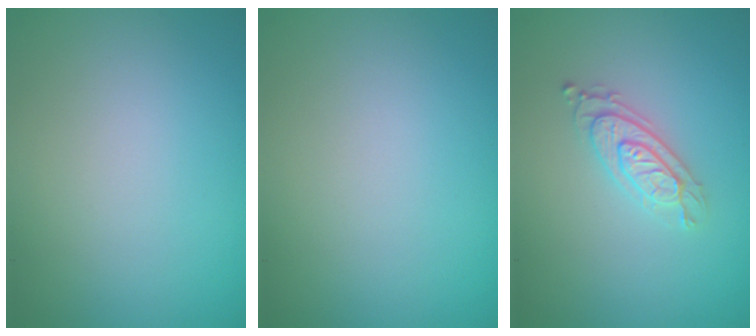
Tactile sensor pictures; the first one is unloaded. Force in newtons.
{"total": 0.0}
{"total": 2.6, "press": 2.3, "slide": 1.3}